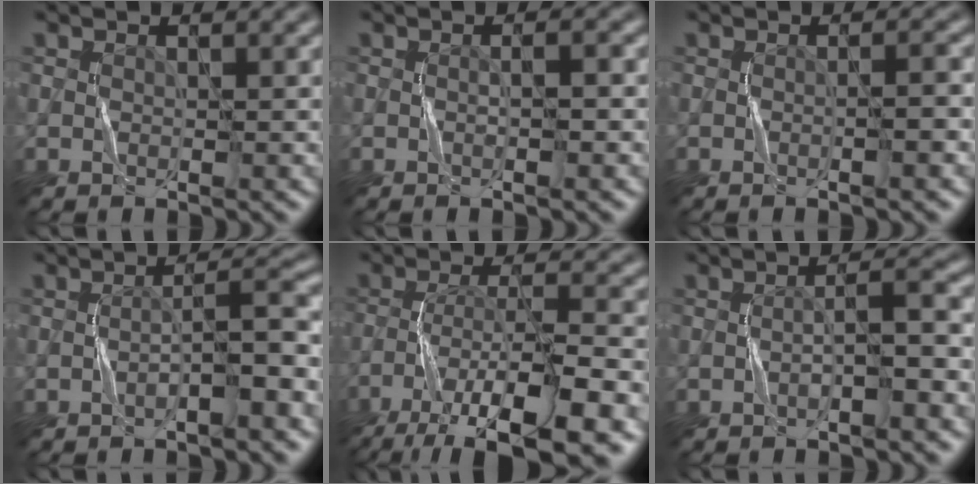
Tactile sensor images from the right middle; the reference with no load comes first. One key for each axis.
{"total": 1.9, "fx": 0.0, "fy": 0.5, "fz": 1.9, "tx": -0.011, "ty": -0.004, "tz": -0.010}
{"total": 2.4, "fx": -0.4, "fy": 0.7, "fz": 2.3, "tx": -0.012, "ty": 0.005, "tz": -0.018}
{"total": 3.8, "fx": -1.5, "fy": 0.4, "fz": 3.5, "tx": -0.052, "ty": 0.019, "tz": -0.031}
{"total": 11.7, "fx": -7.5, "fy": 2.7, "fz": 8.5, "tx": -0.152, "ty": -0.005, "tz": -0.119}
{"total": 3.0, "fx": -1.1, "fy": 0.3, "fz": 2.8, "tx": -0.043, "ty": 0.015, "tz": -0.025}